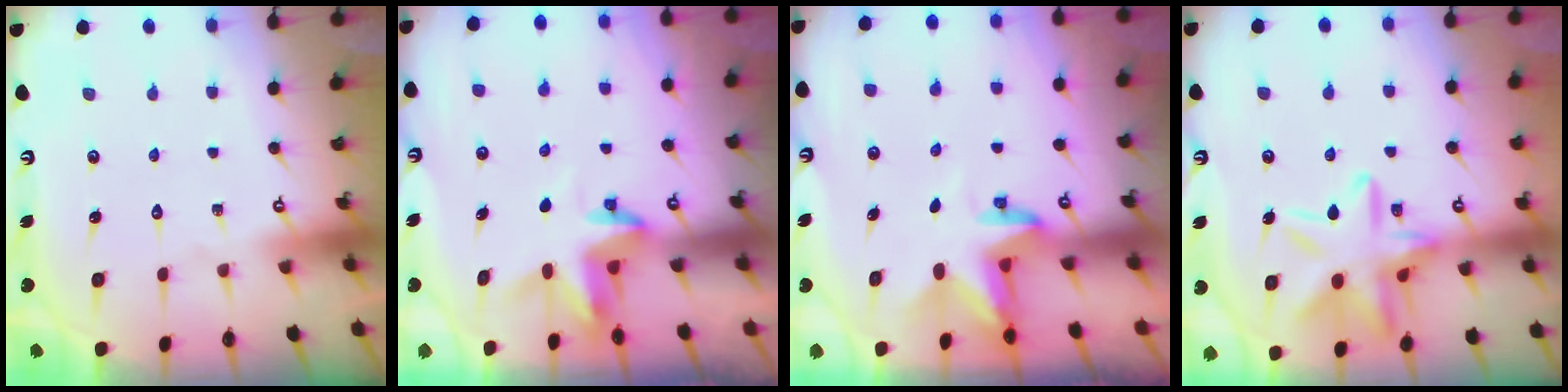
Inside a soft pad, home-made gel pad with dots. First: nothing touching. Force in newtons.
{"total": 3.9, "press": 3.9, "slide": 0.3}
{"total": 2.9, "press": 2.9, "slide": 0.1}
{"total": 17.3, "press": 17.3, "slide": 1.3}